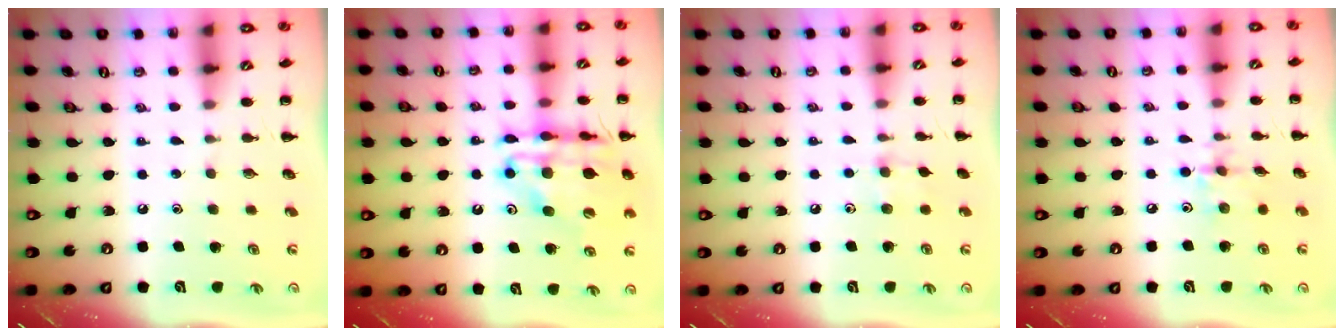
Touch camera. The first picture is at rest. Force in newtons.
{"total": 19.3, "press": 18.8, "slide": 4.2}
{"total": 3.5, "press": 3.3, "slide": 1.2}
{"total": 4.8, "press": 4.8, "slide": 0.4}